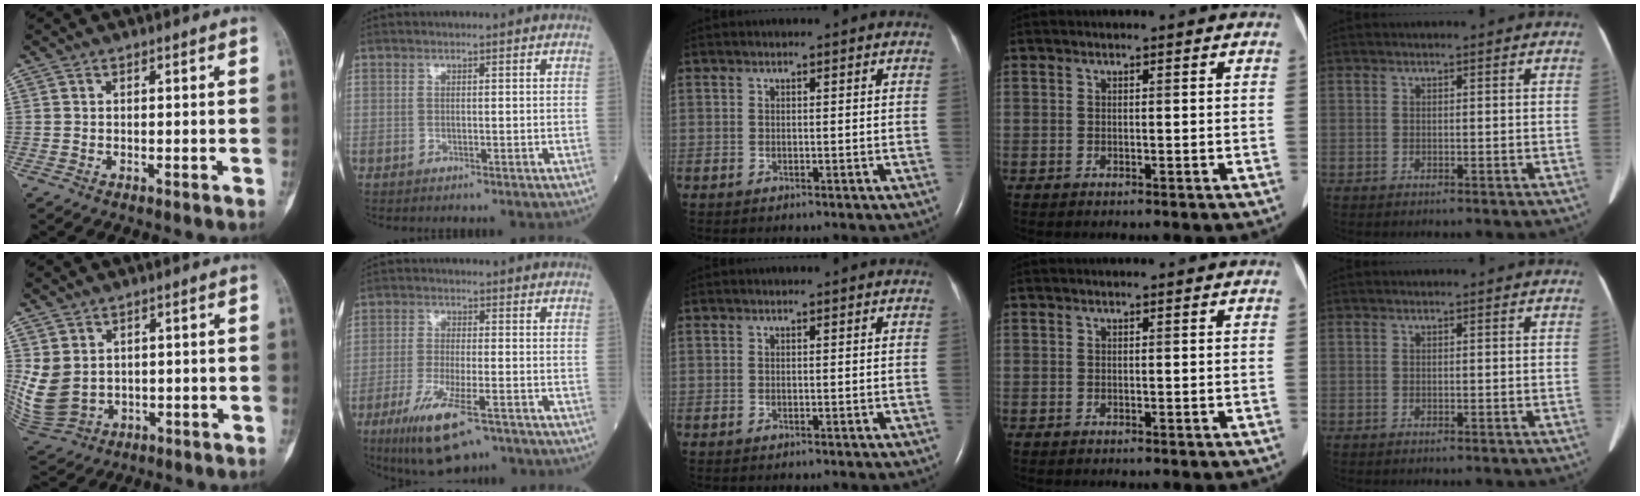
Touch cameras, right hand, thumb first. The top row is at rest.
{"thumb": {"total": 8.3, "force": [1.4, 6.7, 4.7], "torque": [-0.091, -0.010, 0.053]}, "index": {"total": 10.3, "force": [-6.4, 2.4, 7.7], "torque": [-0.142, -0.024, -0.107]}}